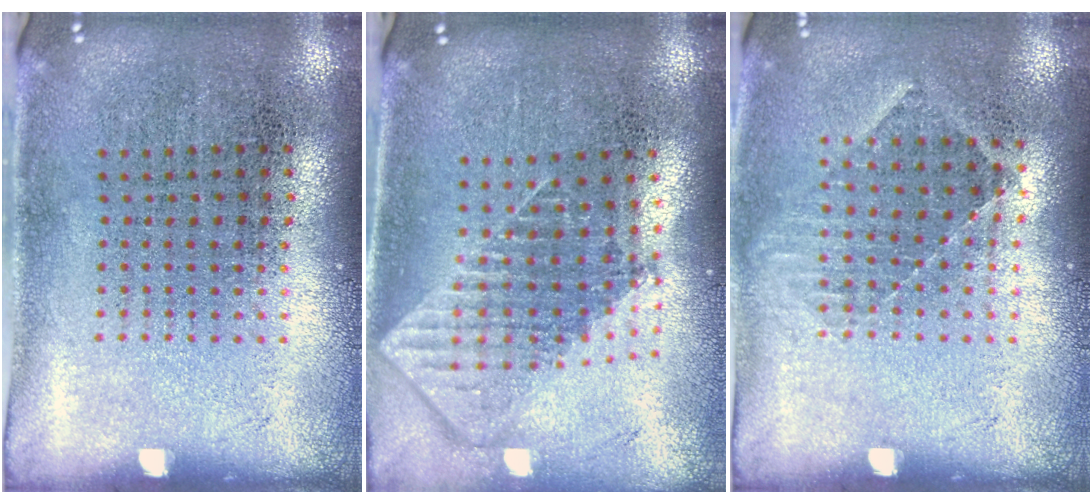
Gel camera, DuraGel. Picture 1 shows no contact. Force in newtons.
{"total": 1.9, "press": 1.5, "slide": 1.1}
{"total": 0.8, "press": 0.8, "slide": 0.2}